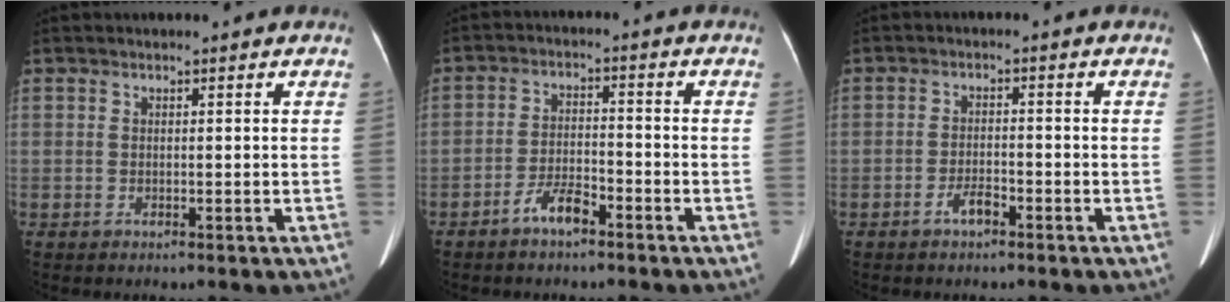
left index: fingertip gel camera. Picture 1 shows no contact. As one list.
[{"total": 4.5, "force": [-3.3, 1.3, 2.8], "torque": [-0.059, 0.005, -0.061]}, {"total": 2.6, "force": [-1.9, 0.8, 1.6], "torque": [-0.031, 0.002, -0.034]}]